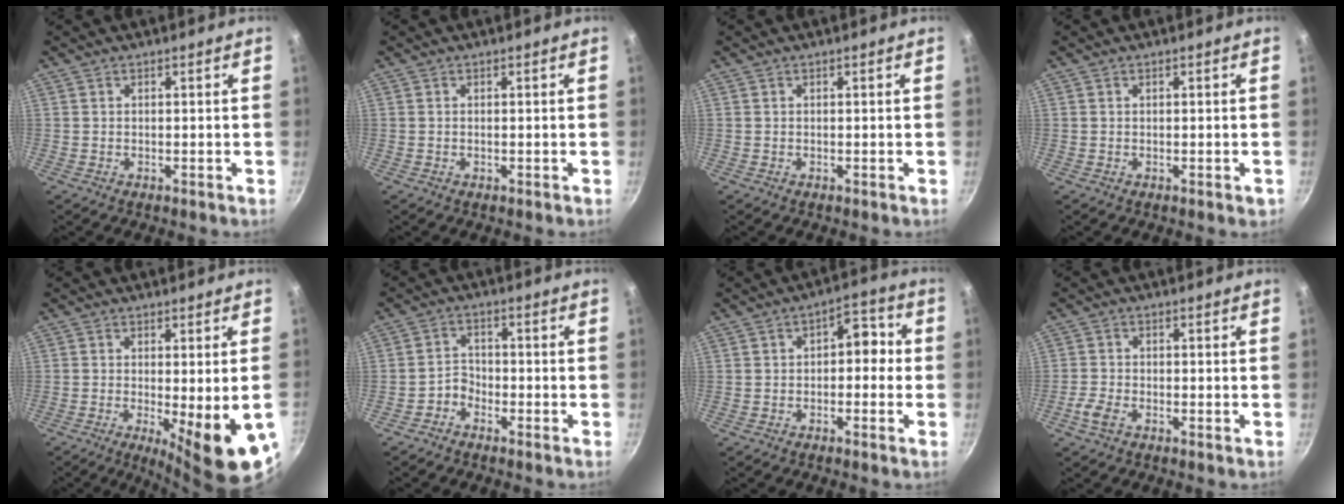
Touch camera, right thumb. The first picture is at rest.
{"total": 0.0}
{"total": 0.0}
{"total": 1.0, "force": [-0.1, 0.5, 0.8], "torque": [-0.008, 0.001, 0.000]}
{"total": 12.4, "force": [-3.5, 2.6, 11.6], "torque": [-0.152, -0.017, -0.039]}
{"total": 2.8, "force": [-2.1, 1.7, 0.7], "torque": [-0.003, 0.031, -0.045]}
{"total": 6.0, "force": [-0.5, 3.9, 4.6], "torque": [-0.020, 0.028, -0.017]}
{"total": 3.1, "force": [-1.8, 1.5, 2.0], "torque": [-0.051, 0.011, -0.042]}